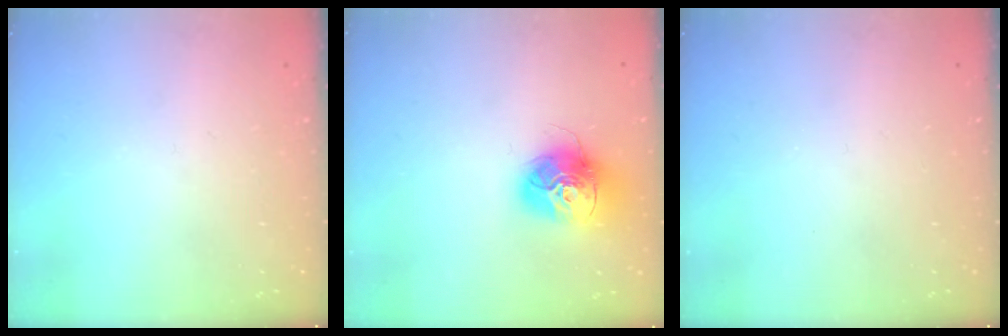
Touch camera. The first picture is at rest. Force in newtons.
{"total": 15.7, "press": 15.6, "slide": 1.6}
{"total": 0.0}